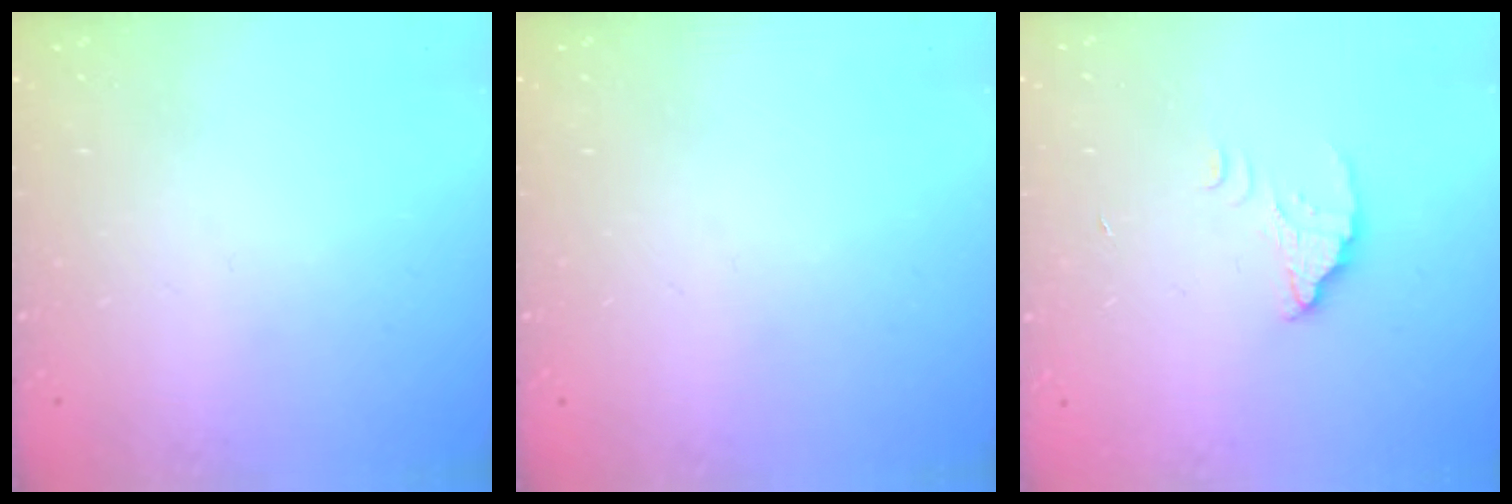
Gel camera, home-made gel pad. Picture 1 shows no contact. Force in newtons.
{"total": 0.0}
{"total": 2.4, "press": 2.4, "slide": 0.1}